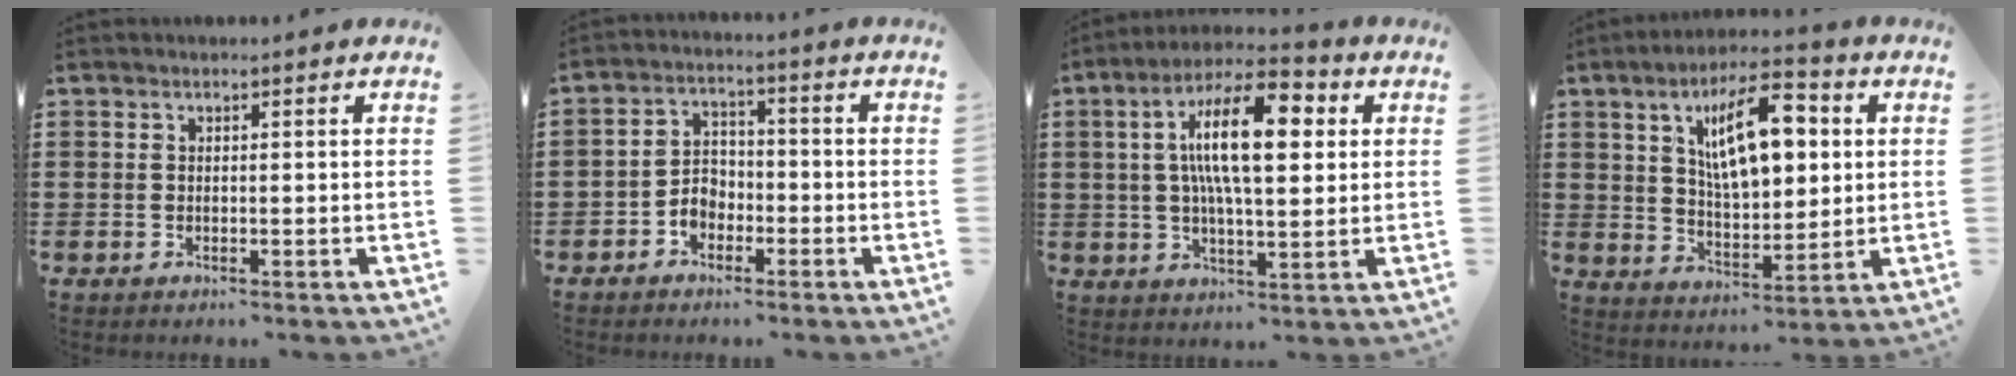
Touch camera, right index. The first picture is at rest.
{"total": 3.7, "force": [-2.0, 2.7, 1.5], "torque": [-0.035, 0.010, -0.042]}
{"total": 14.5, "force": [3.5, 5.3, 13.0], "torque": [-0.246, 0.013, 0.053]}
{"total": 12.3, "force": [3.9, 5.2, 10.5], "torque": [-0.174, 0.006, 0.063]}